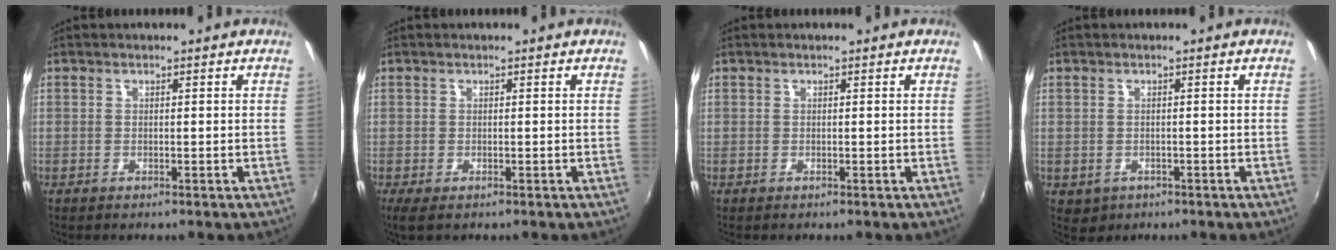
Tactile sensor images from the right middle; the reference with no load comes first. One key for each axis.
{"total": 1.5, "fx": -0.6, "fy": 0.7, "fz": 1.2, "tx": -0.025, "ty": -0.006, "tz": -0.009}
{"total": 0.0}
{"total": 2.6, "fx": -0.7, "fy": 2.3, "fz": 1.0, "tx": -0.022, "ty": -0.004, "tz": -0.004}